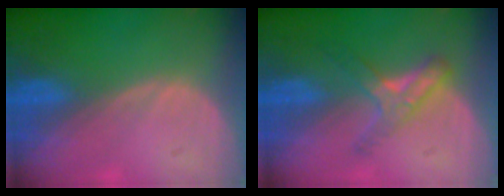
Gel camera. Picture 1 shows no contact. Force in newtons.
{"total": 5.4, "press": 5.0, "slide": 2.1}